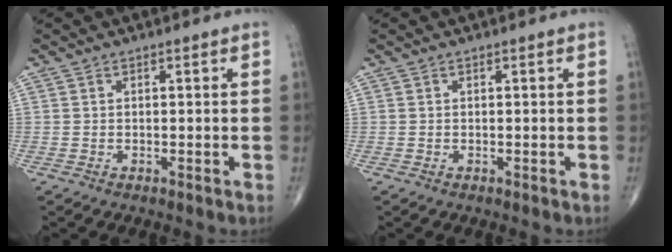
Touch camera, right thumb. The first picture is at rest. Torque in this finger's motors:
{"motor_torque": [0.20, 0.06, -0.04, -0.17, 0.04]}